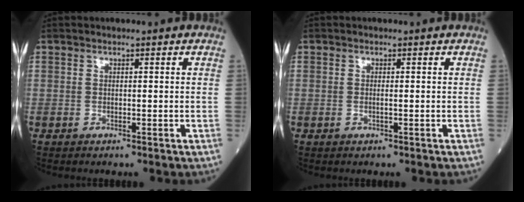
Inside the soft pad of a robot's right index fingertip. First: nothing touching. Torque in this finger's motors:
{"motor_torque": [-0.26, -0.16, -0.05, -0.01]}